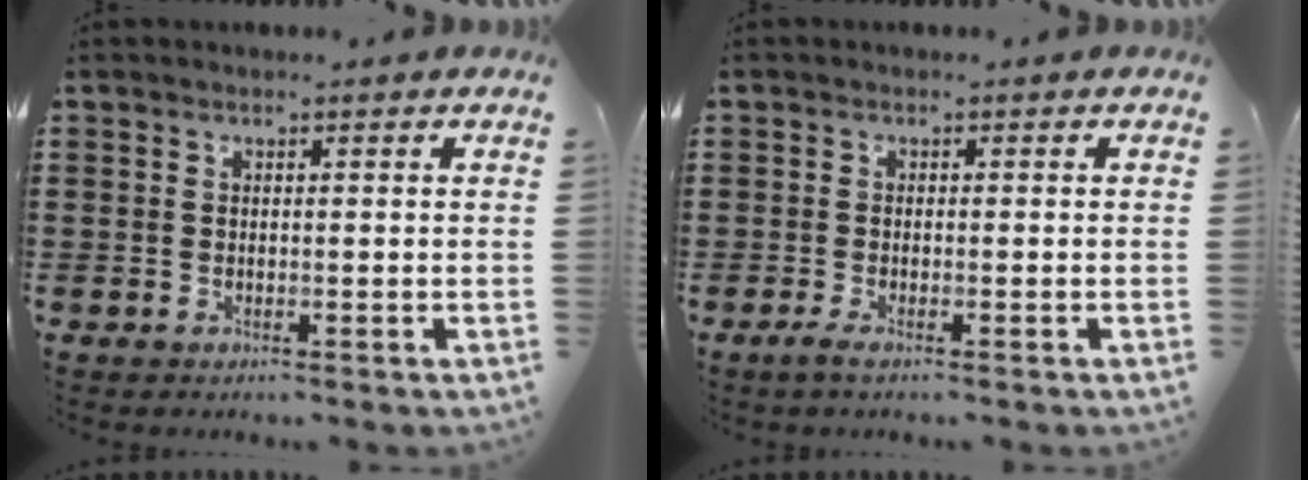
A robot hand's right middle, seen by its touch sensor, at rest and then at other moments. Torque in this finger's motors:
{"motor_torque": [0.38, -0.28, 0.01, 0.03]}